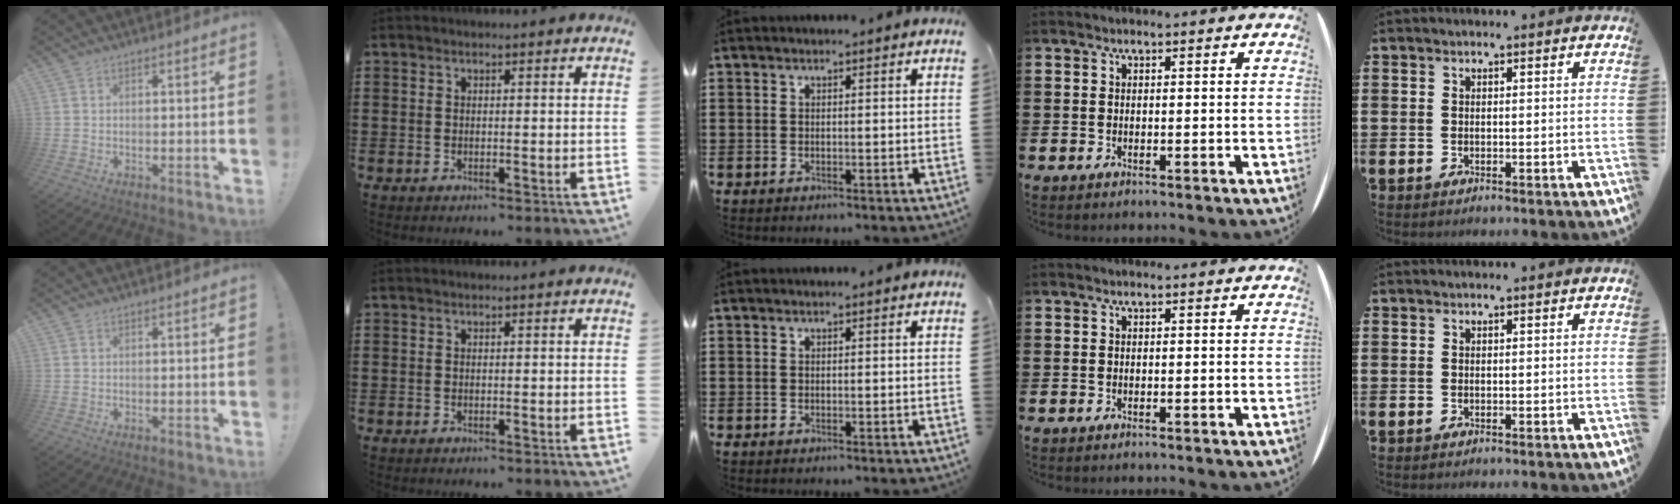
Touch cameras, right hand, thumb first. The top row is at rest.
{}